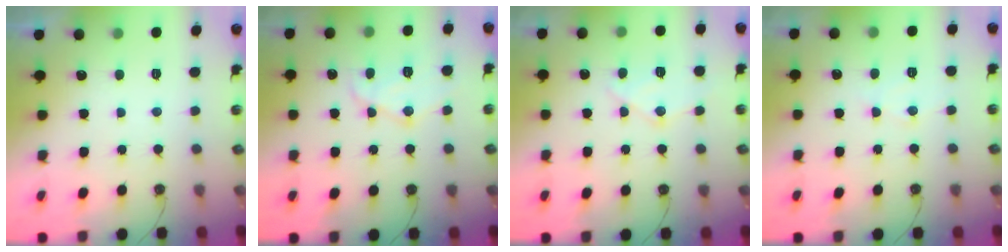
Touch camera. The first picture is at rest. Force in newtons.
{"total": 12.0, "press": 11.9, "slide": 1.3}
{"total": 12.8, "press": 12.7, "slide": 1.2}
{"total": 6.7, "press": 6.7, "slide": 0.5}